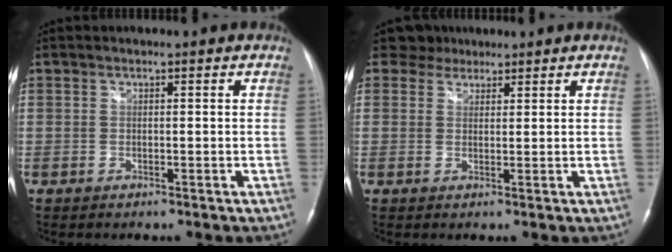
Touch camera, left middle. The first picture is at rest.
{"total": 3.0, "force": [2.4, 1.8, -0.3], "torque": [0.006, 0.010, 0.038]}